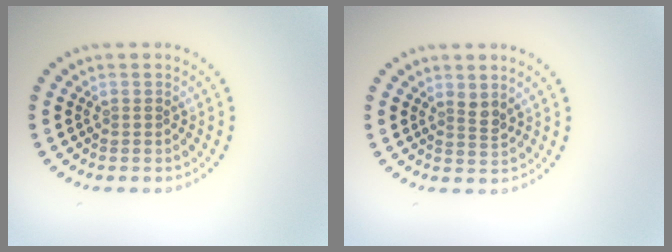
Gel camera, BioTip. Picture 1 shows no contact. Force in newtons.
{"total": 1.2, "press": 0.9, "slide": 0.8}